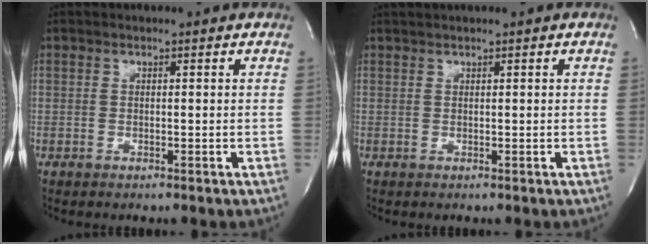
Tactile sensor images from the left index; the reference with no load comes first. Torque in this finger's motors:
{"motor_torque": [0.67, -0.76, 0.16, 0.02]}